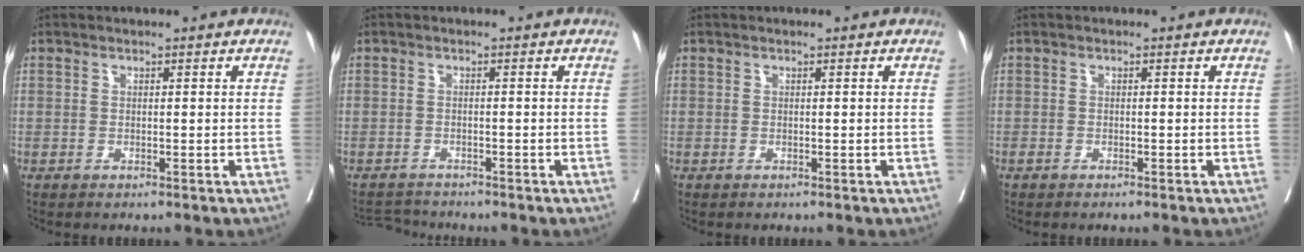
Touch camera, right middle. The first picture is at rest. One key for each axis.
{"total": 2.3, "fx": -2.2, "fy": -0.1, "fz": -0.5, "tx": 0.005, "ty": -0.016, "tz": -0.038}
{"total": 0.0}
{"total": 0.9, "fx": -0.8, "fy": 0.2, "fz": 0.4, "tx": -0.009, "ty": -0.002, "tz": -0.011}